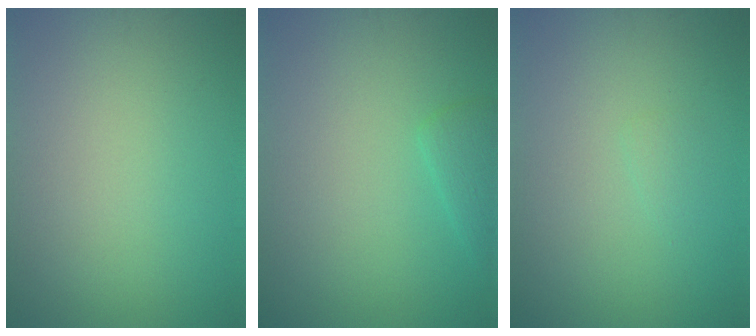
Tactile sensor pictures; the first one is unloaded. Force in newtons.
{"total": 1.6, "press": 1.6, "slide": 0.1}
{"total": 0.6, "press": 0.6, "slide": 0.0}